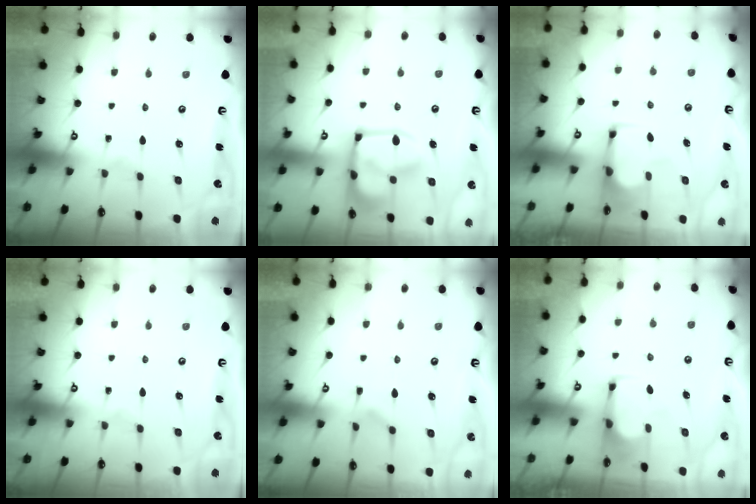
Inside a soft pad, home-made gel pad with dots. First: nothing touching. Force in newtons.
{"total": 16.4, "press": 16.4, "slide": 1.2}
{"total": 2.0, "press": 1.7, "slide": 1.0}
{"total": 0.0}
{"total": 1.6, "press": 1.3, "slide": 0.9}
{"total": 2.5, "press": 2.4, "slide": 0.9}